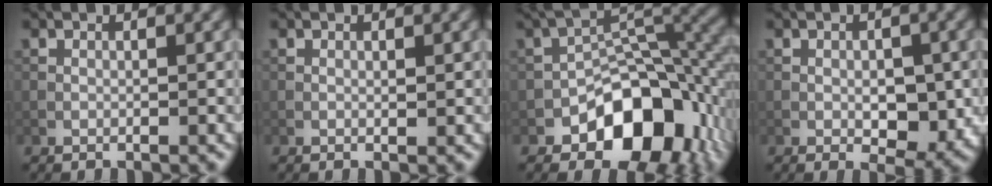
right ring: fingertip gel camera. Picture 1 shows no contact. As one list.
[{"total": 0.0}, {"total": 11.1, "force": [-4.8, 6.8, 7.4], "torque": [-0.089, 0.006, -0.079]}, {"total": 3.9, "force": [-0.8, 2.0, 3.3], "torque": [-0.042, -0.003, -0.010]}]